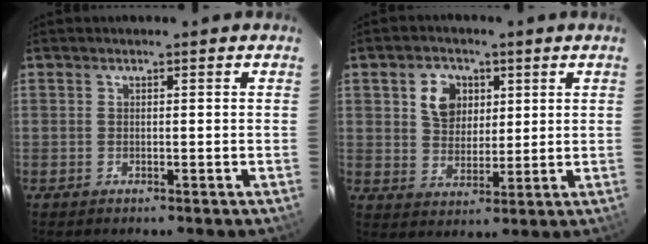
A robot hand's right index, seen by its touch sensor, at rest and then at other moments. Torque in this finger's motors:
{"motor_torque": [0.14, 0.02, 0.18, 0.05]}